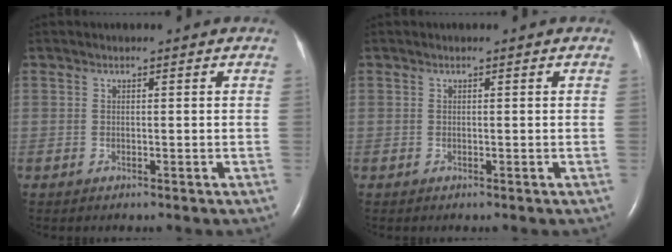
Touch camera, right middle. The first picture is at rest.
{"total": 0.0}